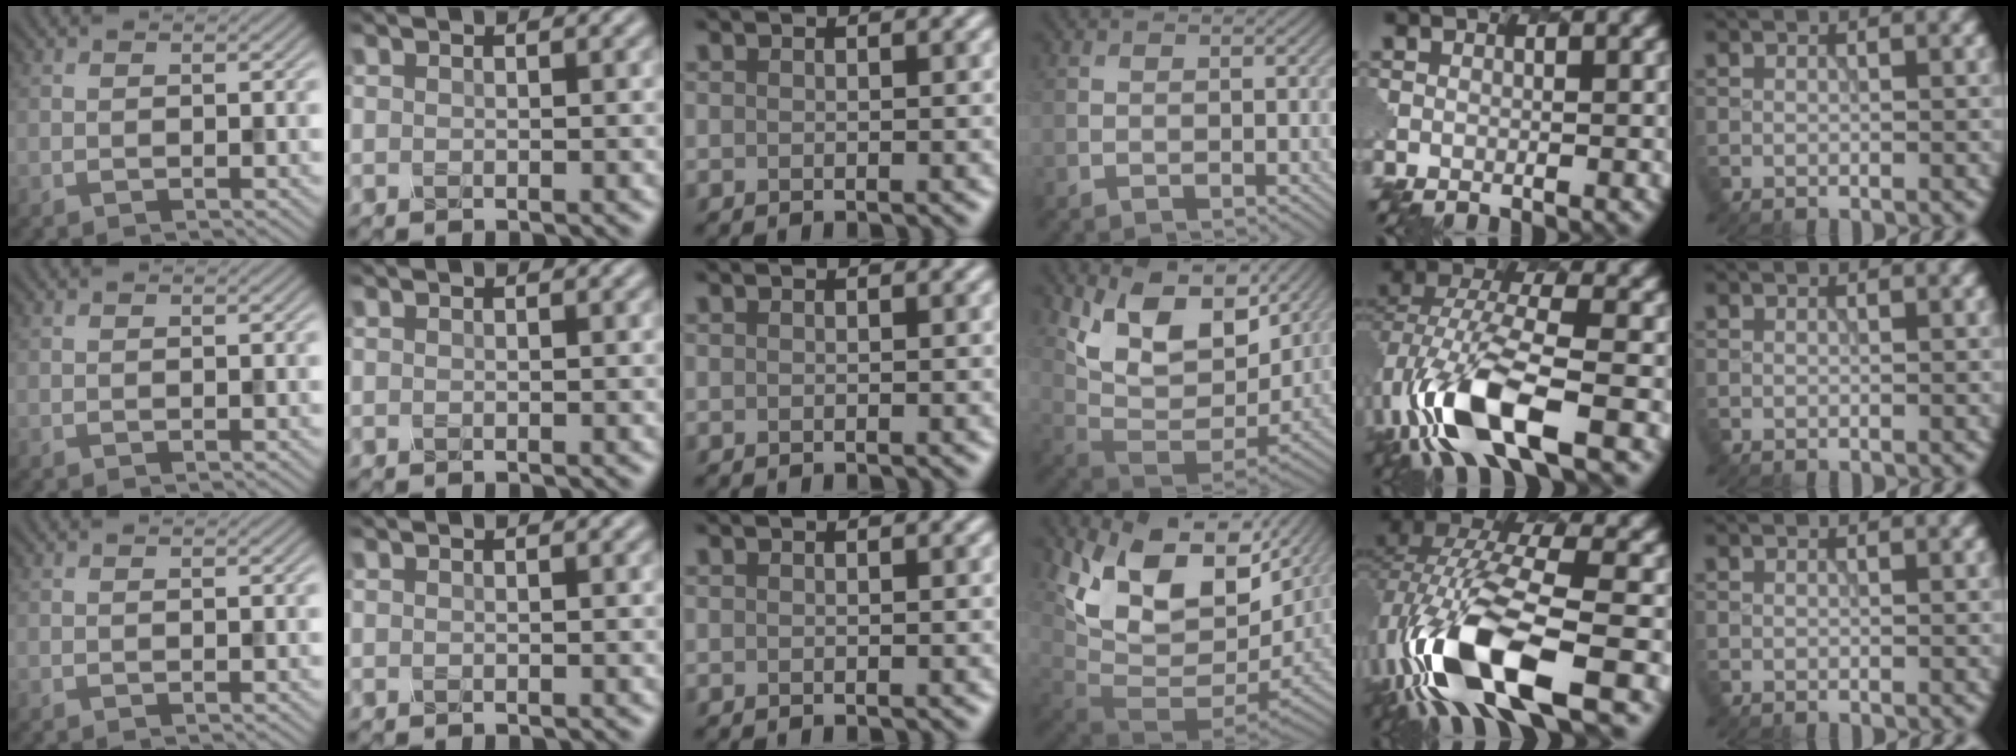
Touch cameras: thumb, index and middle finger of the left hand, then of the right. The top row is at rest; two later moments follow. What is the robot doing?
{"motion": "insert", "object": "pen bag"}